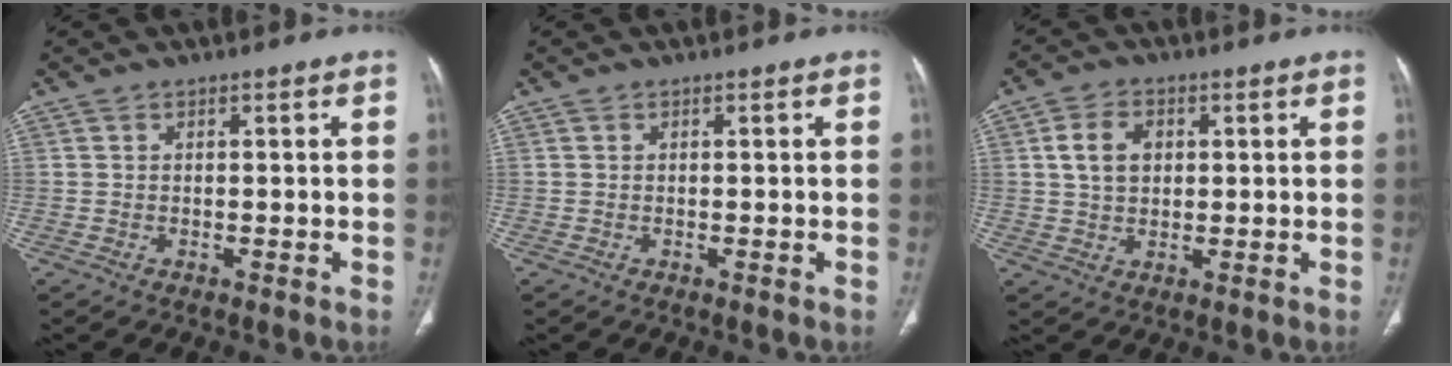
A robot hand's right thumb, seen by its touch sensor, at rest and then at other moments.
{"total": 0.0}
{"total": 6.3, "force": [1.5, 4.6, 4.1], "torque": [-0.059, -0.001, 0.026]}